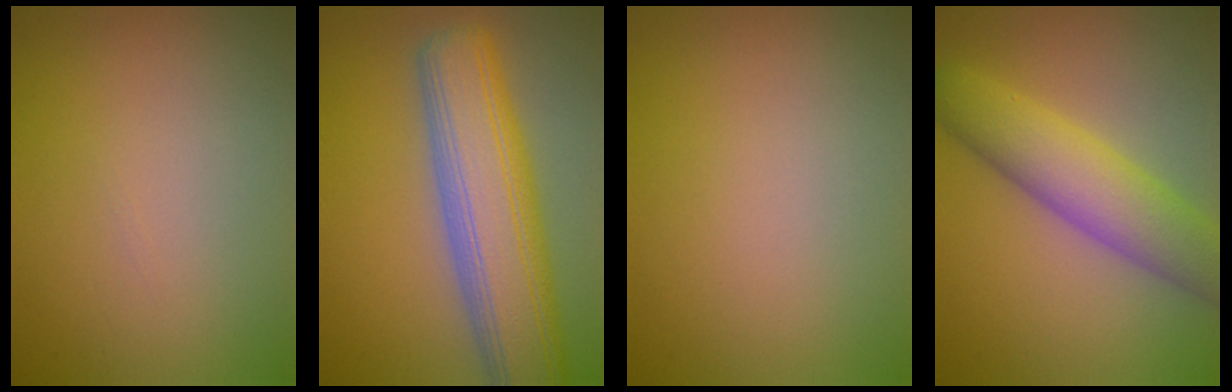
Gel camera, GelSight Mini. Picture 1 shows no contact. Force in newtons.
{"total": 10.2, "press": 10.2, "slide": 0.5}
{"total": 0.0}
{"total": 6.9, "press": 6.9, "slide": 0.3}